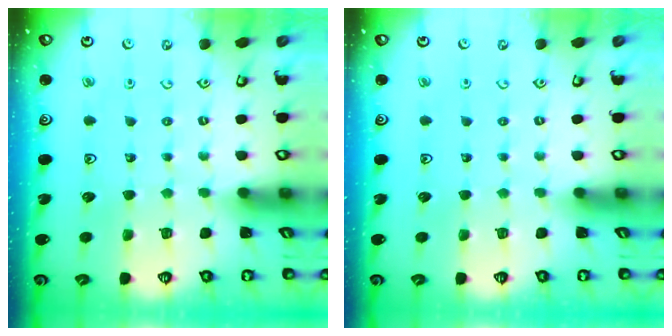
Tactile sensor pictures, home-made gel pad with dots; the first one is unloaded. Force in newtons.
{"total": 0.0}